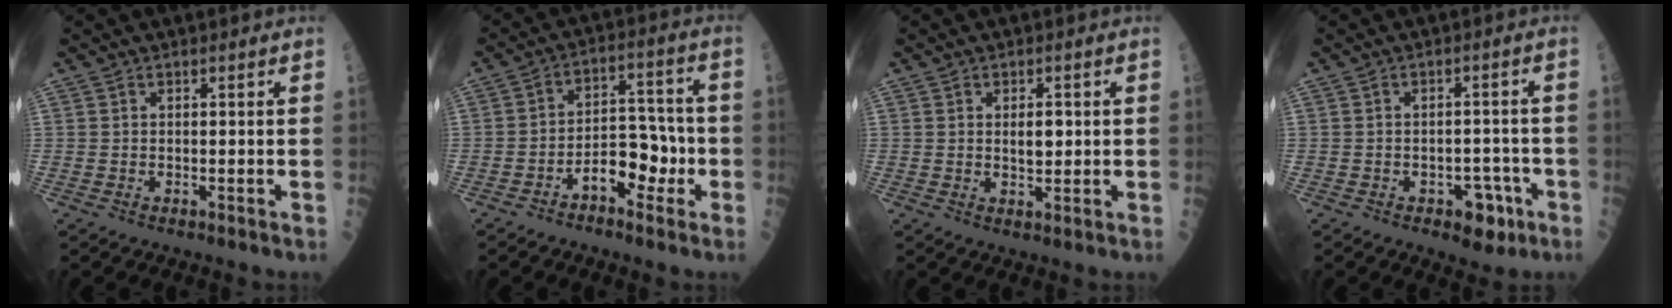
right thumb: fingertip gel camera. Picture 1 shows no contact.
{"total": 9.2, "force": [-3.7, 5.3, 6.6], "torque": [-0.072, 0.049, -0.062]}
{"total": 3.2, "force": [0.4, 1.7, 2.7], "torque": [-0.030, -0.004, 0.007]}
{"total": 5.9, "force": [-2.8, 3.6, 3.8], "torque": [-0.016, 0.025, -0.032]}